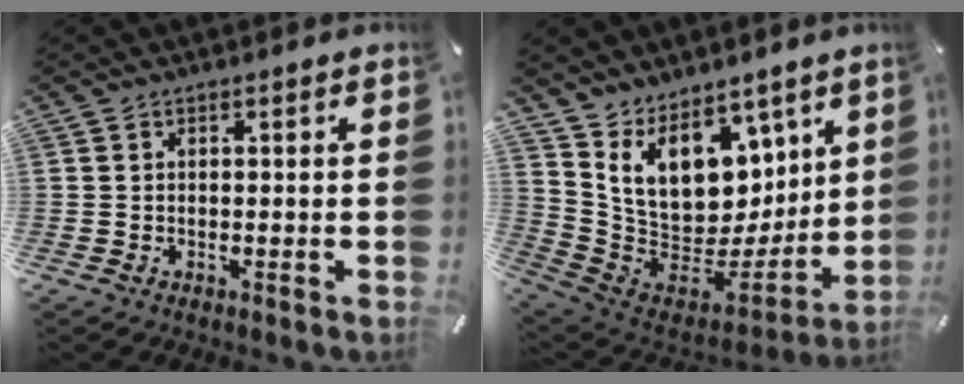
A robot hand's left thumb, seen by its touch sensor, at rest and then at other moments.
{"total": 14.5, "force": [6.8, 11.0, 6.6], "torque": [-0.128, -0.082, 0.137]}